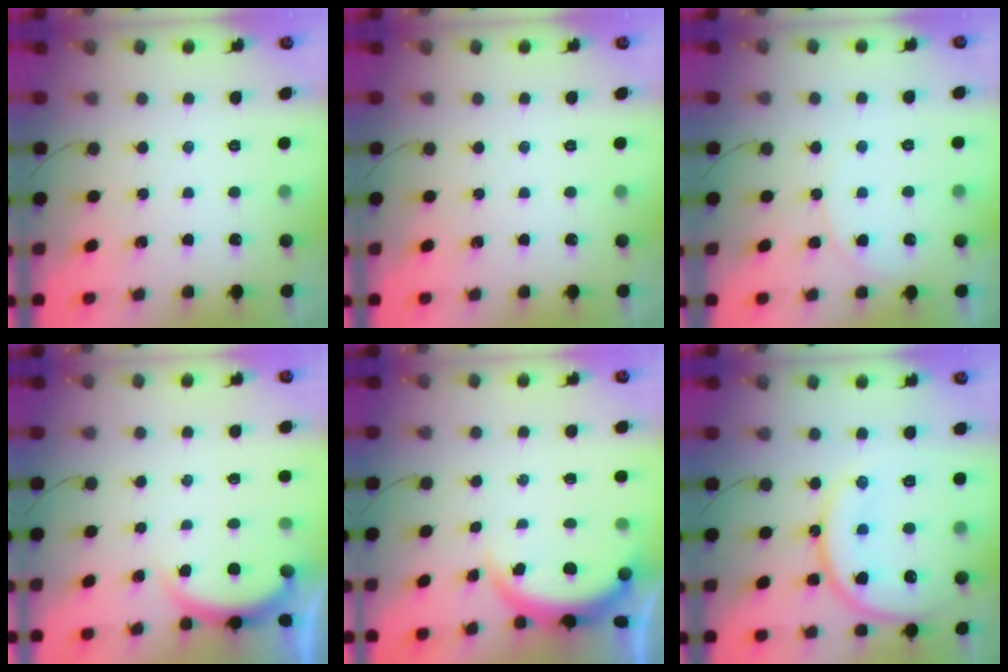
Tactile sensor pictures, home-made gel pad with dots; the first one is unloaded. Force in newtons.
{"total": 0.0}
{"total": 5.6, "press": 5.6, "slide": 0.8}
{"total": 1.7, "press": 1.6, "slide": 0.5}
{"total": 3.9, "press": 3.7, "slide": 1.5}
{"total": 17.7, "press": 17.6, "slide": 1.8}